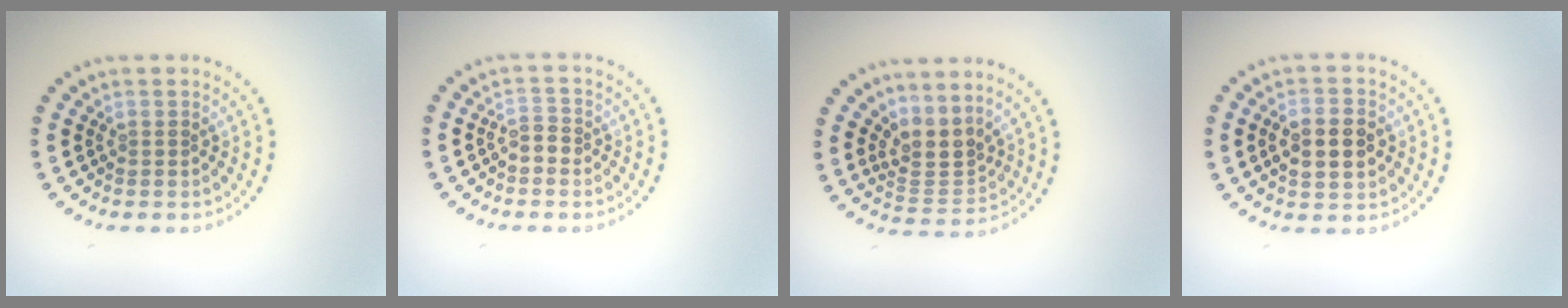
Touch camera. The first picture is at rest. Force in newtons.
{"total": 1.3, "press": 1.2, "slide": 0.5}
{"total": 3.0, "press": 2.0, "slide": 2.2}
{"total": 4.1, "press": 4.1, "slide": 0.1}